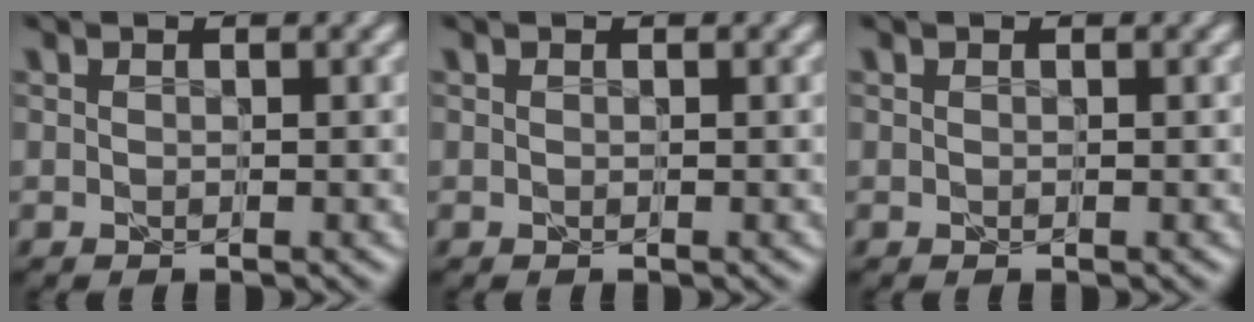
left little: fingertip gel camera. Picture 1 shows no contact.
{"total": 0.0}
{"total": 0.0}